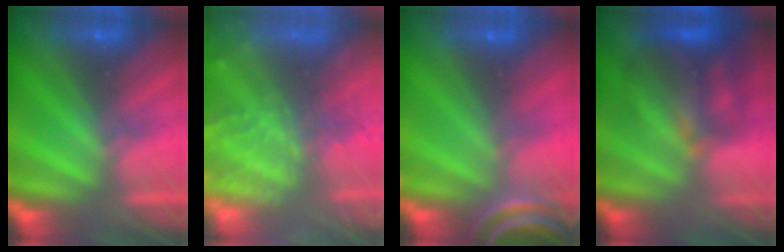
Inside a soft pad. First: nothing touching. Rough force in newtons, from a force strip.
{"total": 5.8}
{"total": 5.5}
{"total": 4.5}